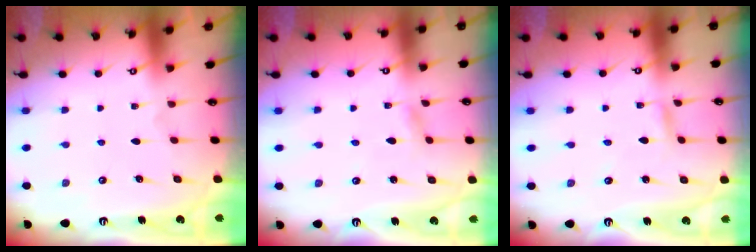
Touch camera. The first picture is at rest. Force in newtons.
{"total": 2.3, "press": 2.3, "slide": 0.2}
{"total": 2.5, "press": 2.5, "slide": 0.2}